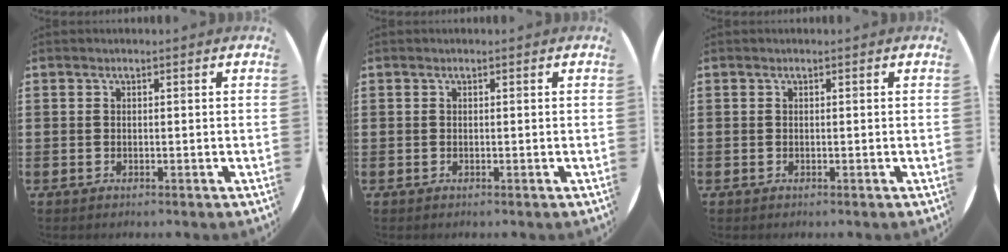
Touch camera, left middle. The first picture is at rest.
{"total": 0.0}
{"total": 0.0}